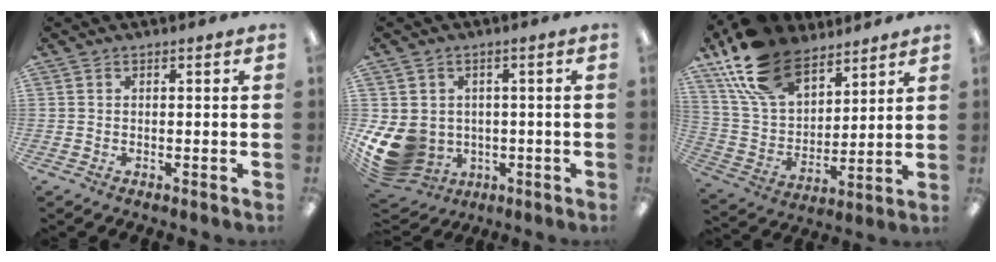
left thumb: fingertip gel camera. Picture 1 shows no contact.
{"total": 10.8, "force": [-1.9, 9.4, 5.1], "torque": [-0.136, 0.003, -0.024]}
{"total": 19.0, "force": [12.8, 10.7, 9.1], "torque": [-0.194, -0.053, 0.244]}